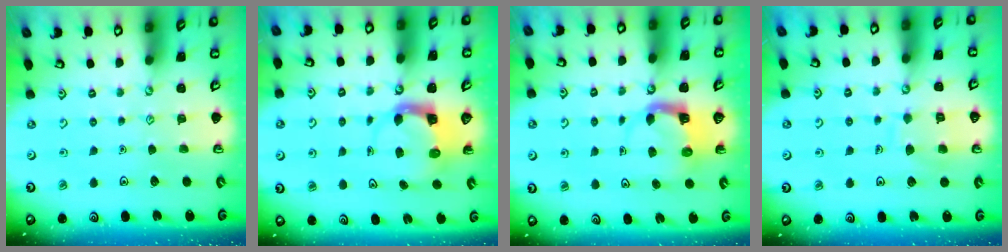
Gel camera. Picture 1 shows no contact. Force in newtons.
{"total": 3.7, "press": 3.7, "slide": 0.6}
{"total": 4.2, "press": 4.2, "slide": 0.3}
{"total": 8.0, "press": 8.0, "slide": 0.8}